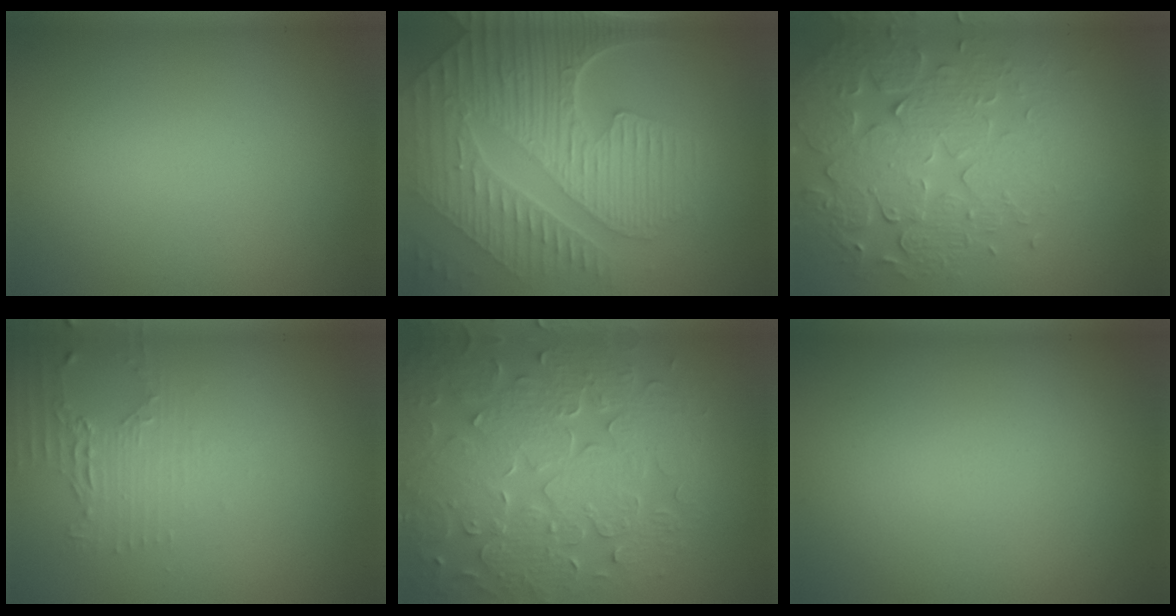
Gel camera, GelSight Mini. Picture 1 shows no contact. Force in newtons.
{"total": 9.6, "press": 6.5, "slide": 7.1}
{"total": 6.2, "press": 4.9, "slide": 3.9}
{"total": 2.3, "press": 1.6, "slide": 1.6}
{"total": 8.7, "press": 6.4, "slide": 6.0}
{"total": 0.0}